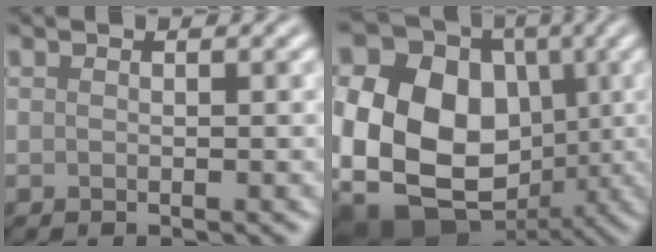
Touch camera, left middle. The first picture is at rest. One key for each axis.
{"total": 19.2, "fx": -2.4, "fy": 15.7, "fz": 10.7, "tx": -0.214, "ty": 0.005, "tz": -0.070}